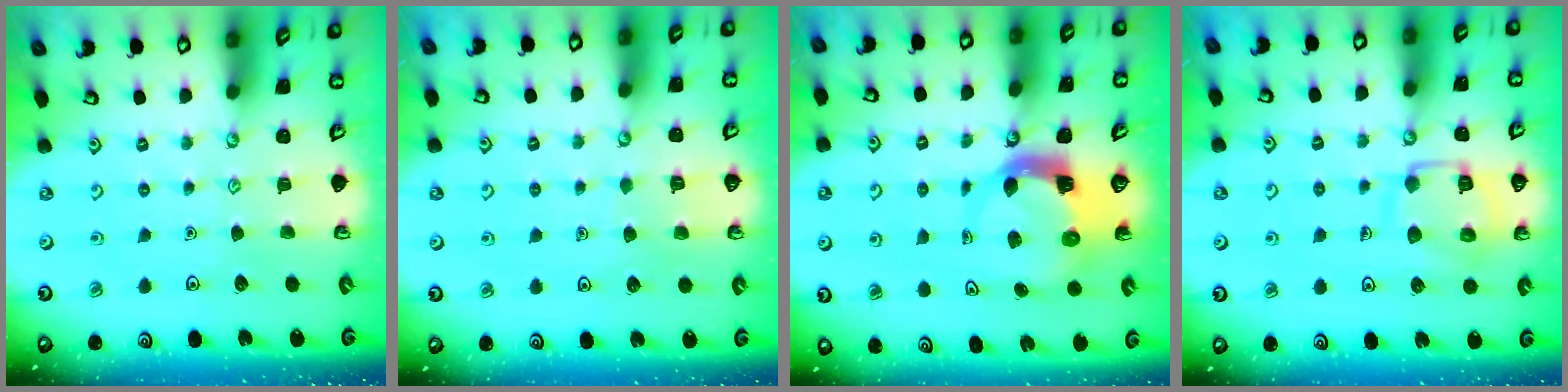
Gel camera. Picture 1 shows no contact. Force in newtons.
{"total": 3.9, "press": 3.9, "slide": 0.3}
{"total": 4.7, "press": 4.6, "slide": 0.7}
{"total": 13.7, "press": 13.6, "slide": 1.3}